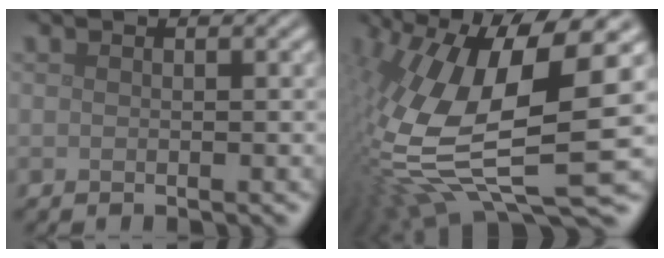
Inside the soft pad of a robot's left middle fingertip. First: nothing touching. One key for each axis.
{"total": 15.4, "fx": -0.3, "fy": 5.8, "fz": 14.3, "tx": -0.316, "ty": -0.012, "tz": 0.003}